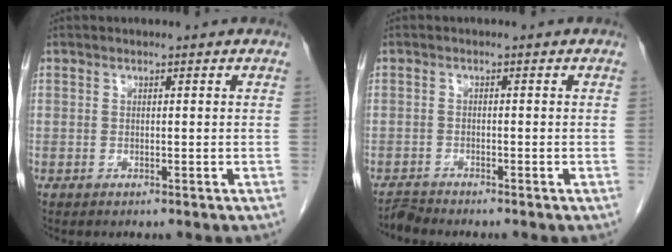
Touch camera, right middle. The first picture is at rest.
{"total": 1.7, "force": [-1.6, -0.3, -0.2], "torque": [0.003, -0.011, -0.032]}